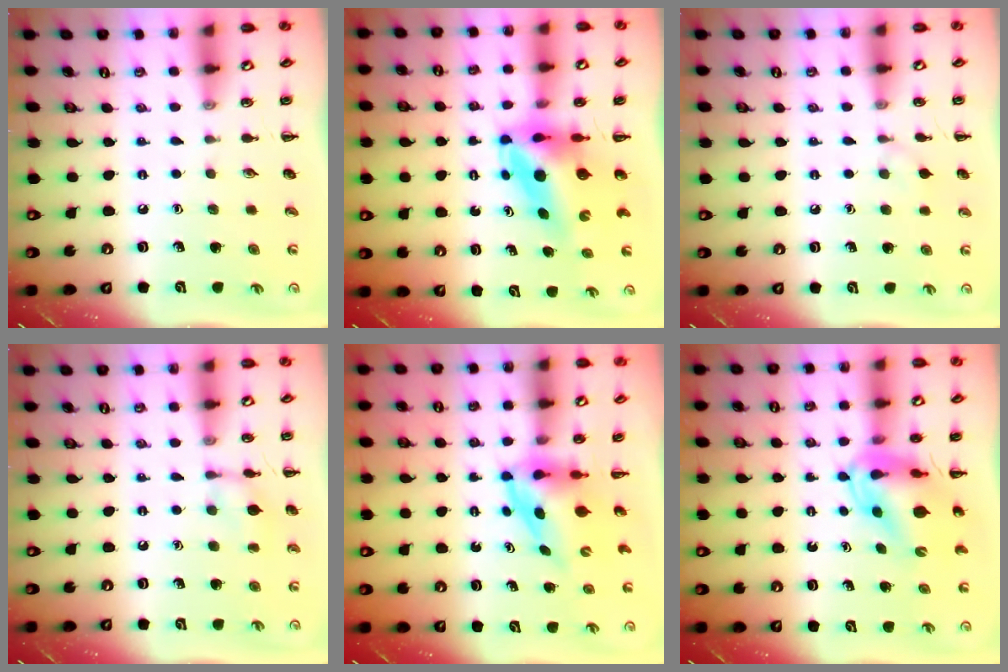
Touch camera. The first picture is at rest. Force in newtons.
{"total": 6.9, "press": 6.6, "slide": 2.1}
{"total": 5.1, "press": 4.7, "slide": 2.0}
{"total": 8.3, "press": 8.2, "slide": 1.4}
{"total": 3.7, "press": 3.6, "slide": 0.6}
{"total": 9.0, "press": 8.5, "slide": 2.9}